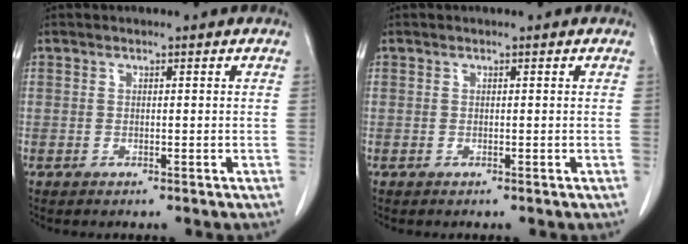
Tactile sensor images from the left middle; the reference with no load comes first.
{"total": 0.0}